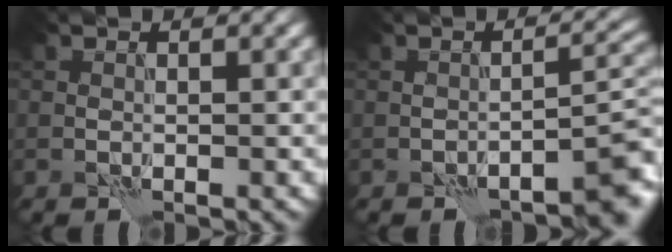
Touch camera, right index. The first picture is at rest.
{"total": 3.6, "force": [-2.4, 0.7, 2.7], "torque": [-0.031, 0.016, -0.035]}